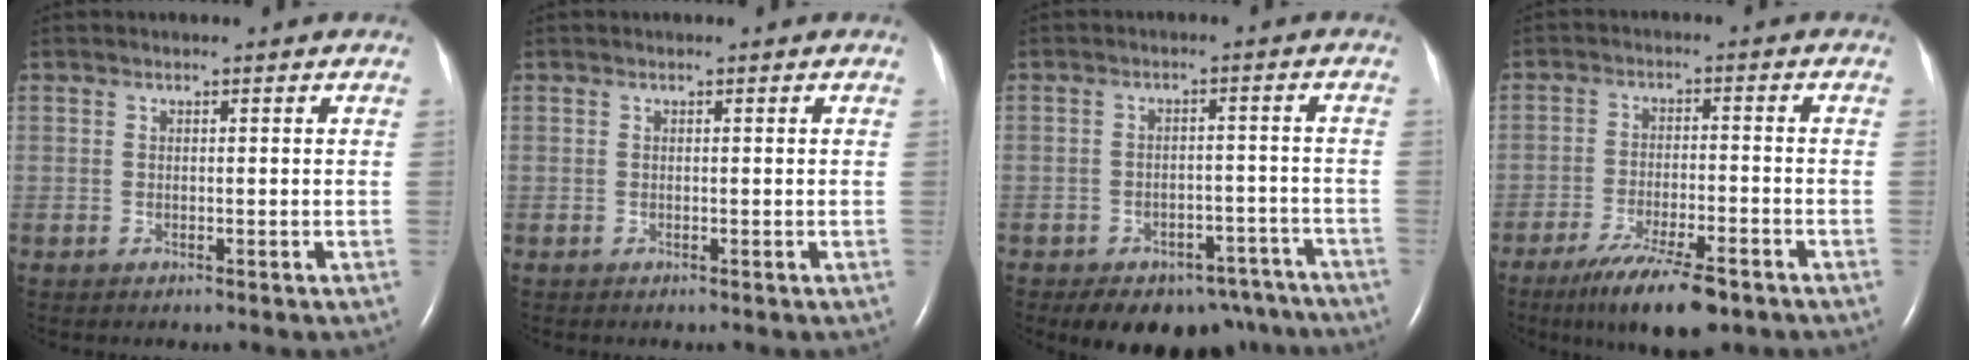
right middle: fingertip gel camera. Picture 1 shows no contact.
{"total": 0.6, "force": [0.6, -0.1, 0.1], "torque": [0.001, 0.002, 0.011]}
{"total": 13.7, "force": [-10.5, 7.4, 4.8], "torque": [-0.062, 0.021, -0.123]}
{"total": 10.3, "force": [-7.1, 1.9, 7.2], "torque": [-0.128, -0.022, -0.115]}